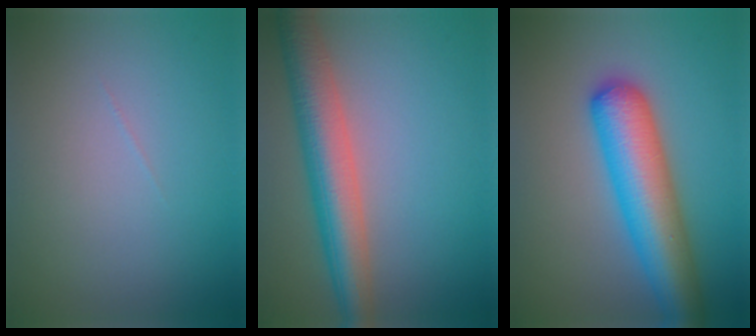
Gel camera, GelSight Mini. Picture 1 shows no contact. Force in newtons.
{"total": 7.0, "press": 7.0, "slide": 0.3}
{"total": 8.2, "press": 8.1, "slide": 0.3}